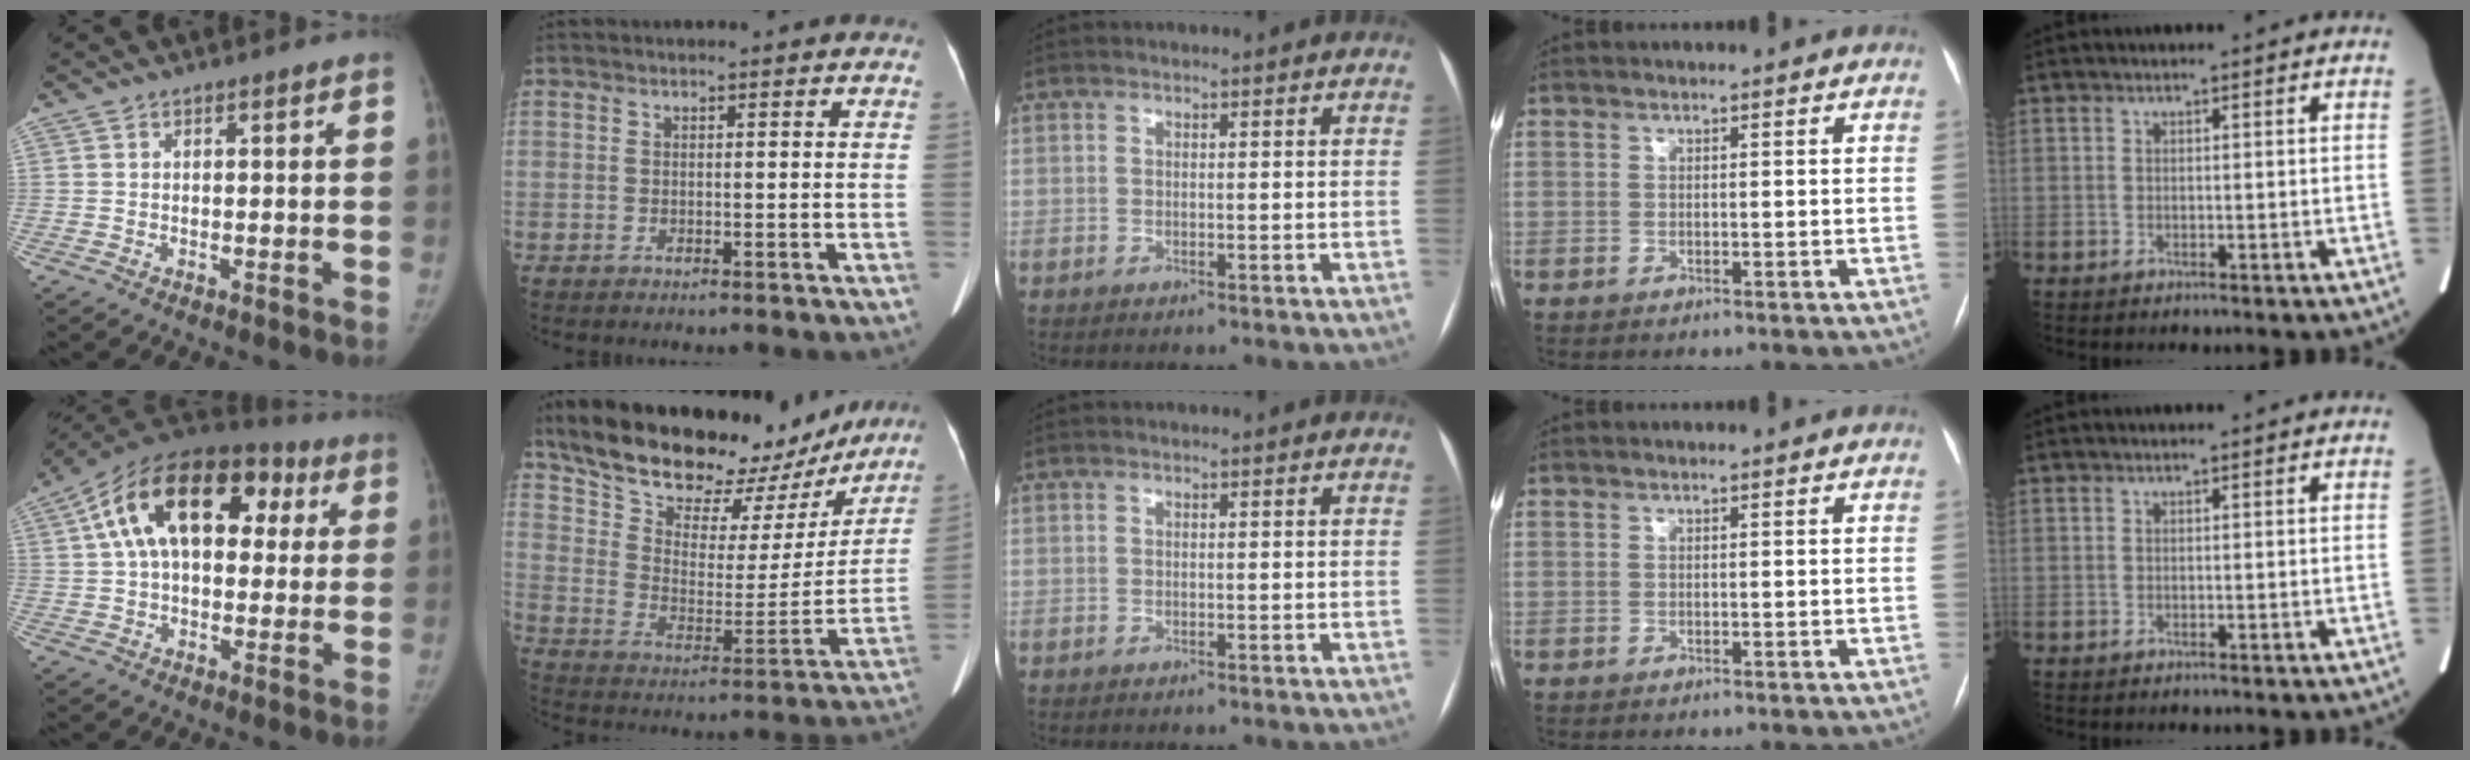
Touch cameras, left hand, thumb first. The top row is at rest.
{"thumb": {"total": 22.0, "force": [6.3, 13.2, 16.3], "torque": [-0.250, 0.039, 0.091]}, "index": {"total": 25.3, "force": [21.1, 9.0, 10.6], "torque": [-0.170, -0.003, 0.303]}}